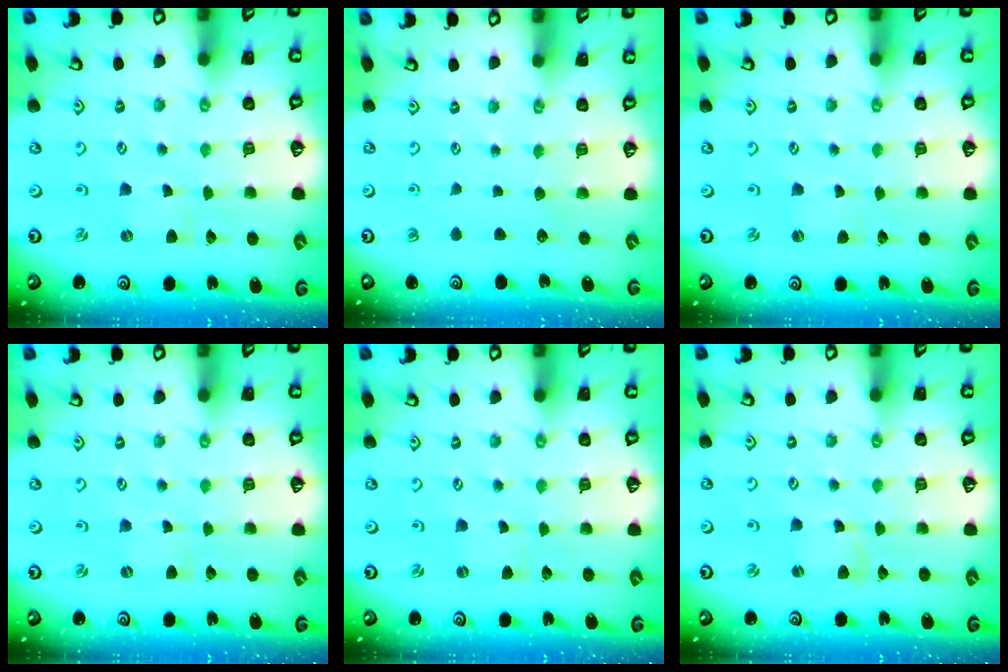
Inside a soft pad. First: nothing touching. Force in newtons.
{"total": 0.0}
{"total": 0.0}
{"total": 0.0}
{"total": 0.0}
{"total": 1.8, "press": 1.8, "slide": 0.2}